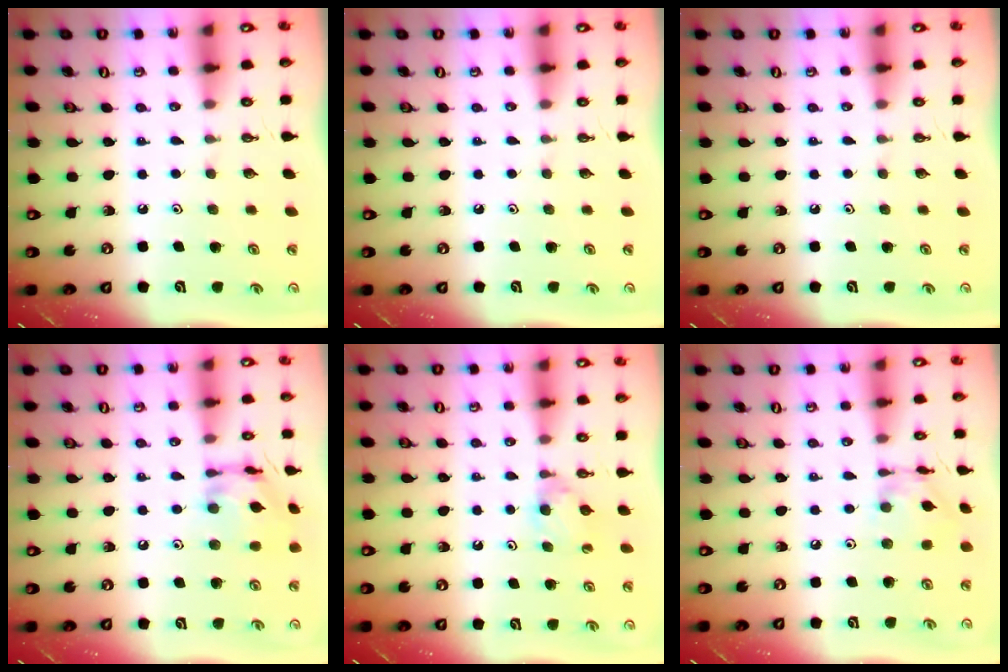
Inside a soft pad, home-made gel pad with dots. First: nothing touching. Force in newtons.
{"total": 0.0}
{"total": 0.0}
{"total": 13.1, "press": 13.0, "slide": 1.0}
{"total": 5.2, "press": 5.1, "slide": 0.7}
{"total": 7.7, "press": 7.6, "slide": 0.4}